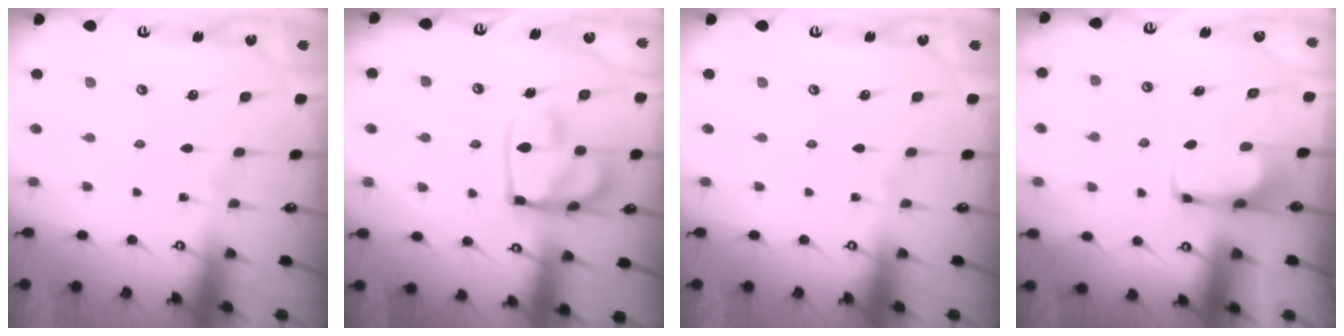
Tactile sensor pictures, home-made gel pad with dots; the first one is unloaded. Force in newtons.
{"total": 16.2, "press": 16.1, "slide": 1.9}
{"total": 0.0}
{"total": 1.5, "press": 1.5, "slide": 0.4}